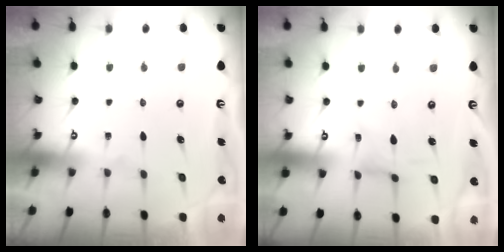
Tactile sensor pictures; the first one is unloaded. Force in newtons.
{"total": 0.0}